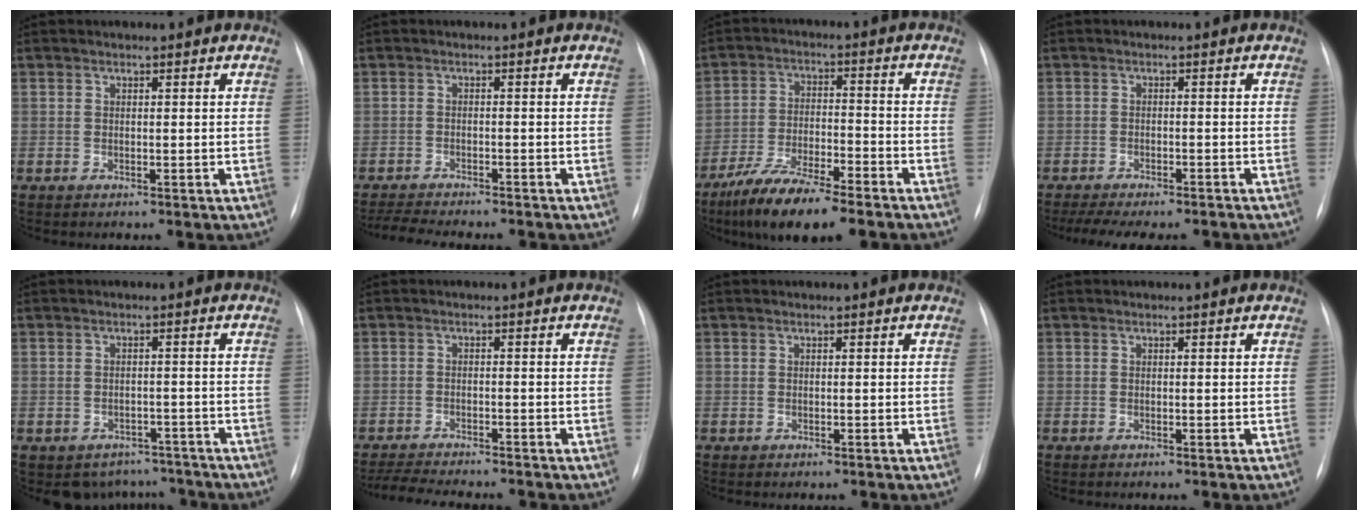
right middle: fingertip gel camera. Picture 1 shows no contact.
{"total": 8.4, "force": [-7.6, 0.9, 3.5], "torque": [-0.053, -0.011, -0.113]}
{"total": 11.8, "force": [-8.7, 1.9, 7.7], "torque": [-0.141, -0.024, -0.154]}
{"total": 10.9, "force": [-9.2, 3.2, 4.8], "torque": [-0.076, -0.001, -0.124]}
{"total": 5.9, "force": [-4.9, 3.3, 0.2], "torque": [0.015, 0.022, -0.060]}
{"total": 9.3, "force": [-8.5, 1.0, 3.9], "torque": [-0.059, -0.012, -0.127]}
{"total": 0.0}
{"total": 0.0}